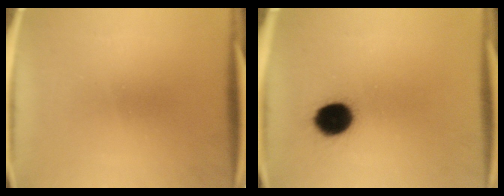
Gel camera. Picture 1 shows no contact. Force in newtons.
{"total": 9.8}